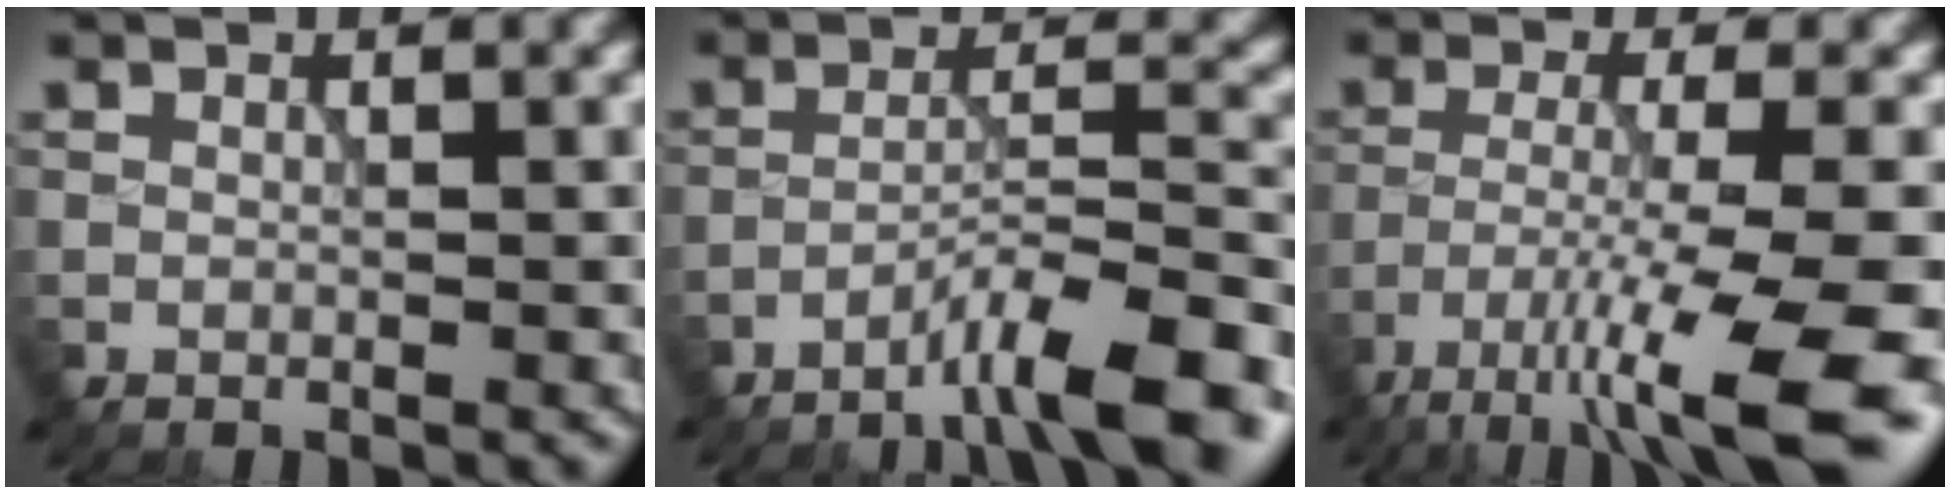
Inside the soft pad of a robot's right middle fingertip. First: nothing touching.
{"total": 7.6, "force": [-5.4, 1.1, 5.3], "torque": [-0.079, 0.009, -0.092]}
{"total": 10.3, "force": [-5.8, 1.7, 8.3], "torque": [-0.138, -0.010, -0.098]}